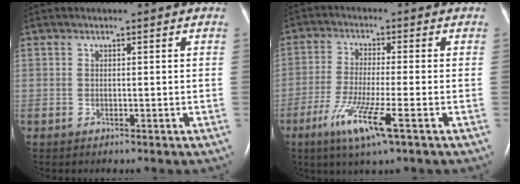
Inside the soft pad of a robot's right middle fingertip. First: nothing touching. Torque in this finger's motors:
{"motor_torque": [0.88, -0.55, 0.25, 0.10]}